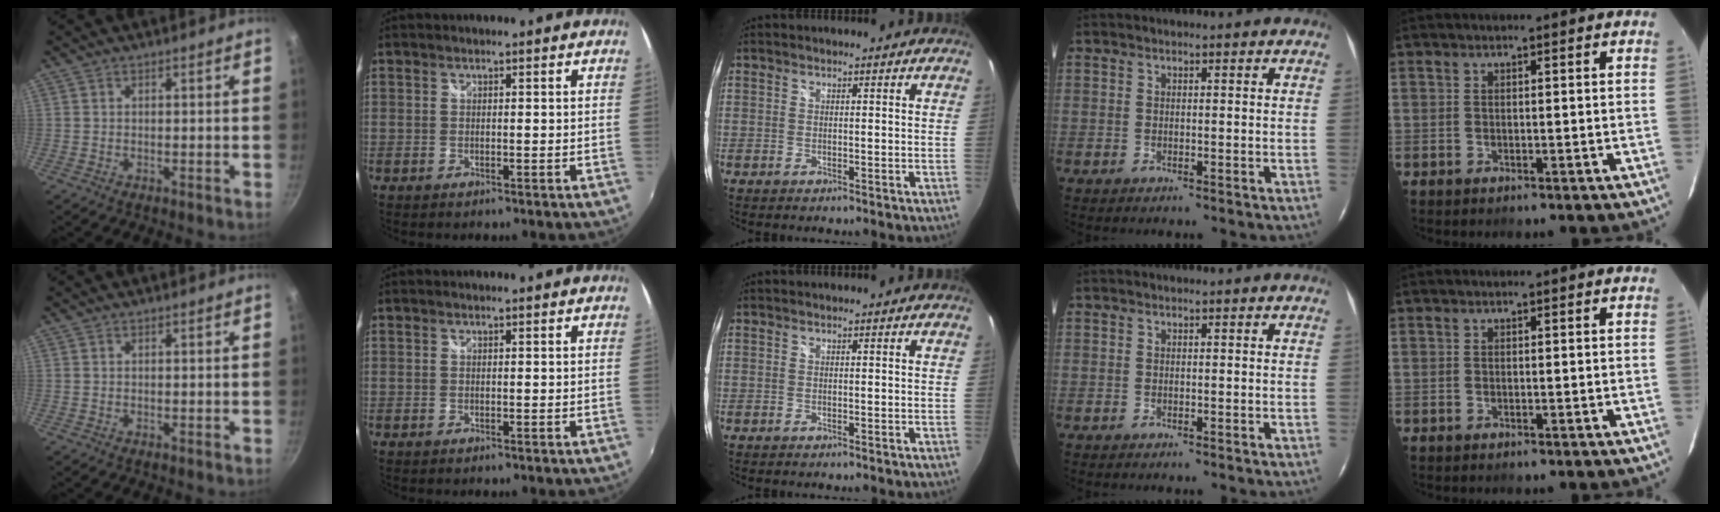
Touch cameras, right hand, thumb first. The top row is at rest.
{}